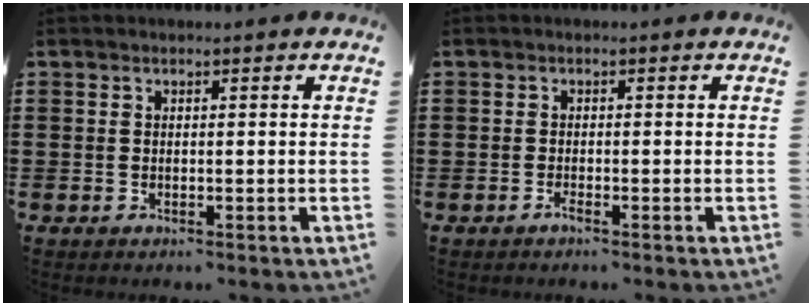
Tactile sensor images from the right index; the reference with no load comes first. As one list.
[{"total": 1.1, "force": [-0.9, 0.0, 0.6], "torque": [-0.013, -0.007, -0.015]}]